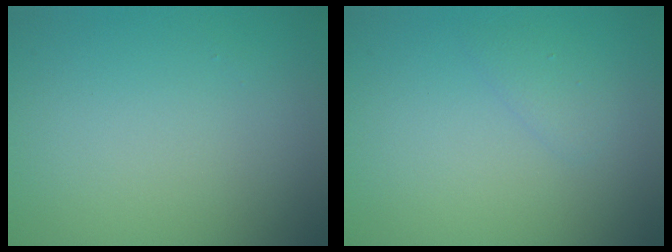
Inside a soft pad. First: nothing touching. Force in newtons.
{"total": 1.1, "press": 1.1, "slide": 0.0}